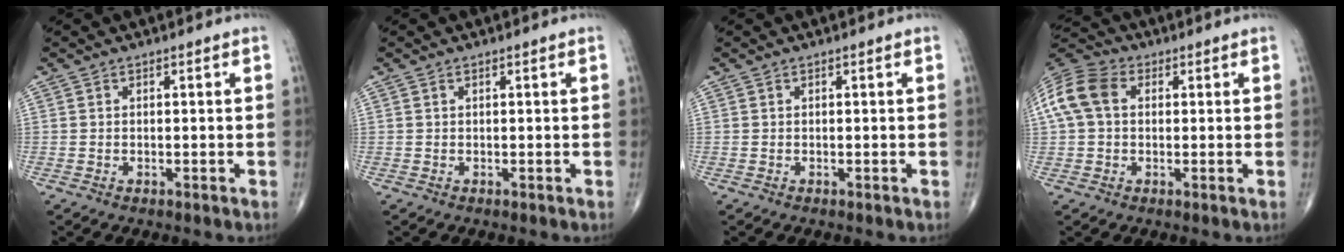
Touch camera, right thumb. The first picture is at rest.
{"total": 0.0}
{"total": 0.0}
{"total": 10.7, "force": [1.9, 7.7, 7.2], "torque": [-0.154, 0.032, 0.029]}